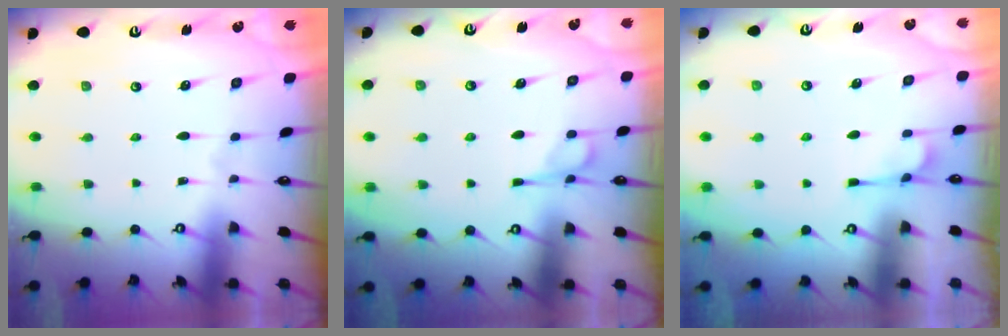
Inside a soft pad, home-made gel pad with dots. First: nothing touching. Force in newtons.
{"total": 6.8, "press": 6.7, "slide": 0.8}
{"total": 6.8, "press": 6.7, "slide": 1.6}